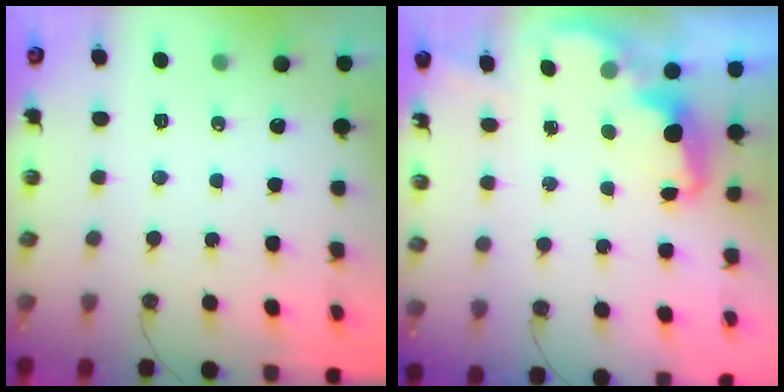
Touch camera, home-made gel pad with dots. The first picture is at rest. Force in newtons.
{"total": 2.5, "press": 2.5, "slide": 0.5}